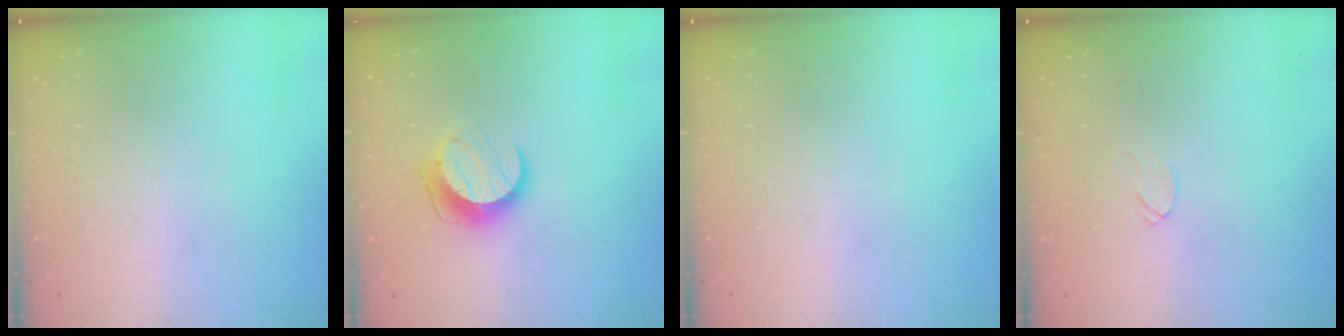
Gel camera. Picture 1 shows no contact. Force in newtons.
{"total": 10.4, "press": 10.4, "slide": 0.2}
{"total": 0.0}
{"total": 4.0, "press": 4.0, "slide": 0.4}